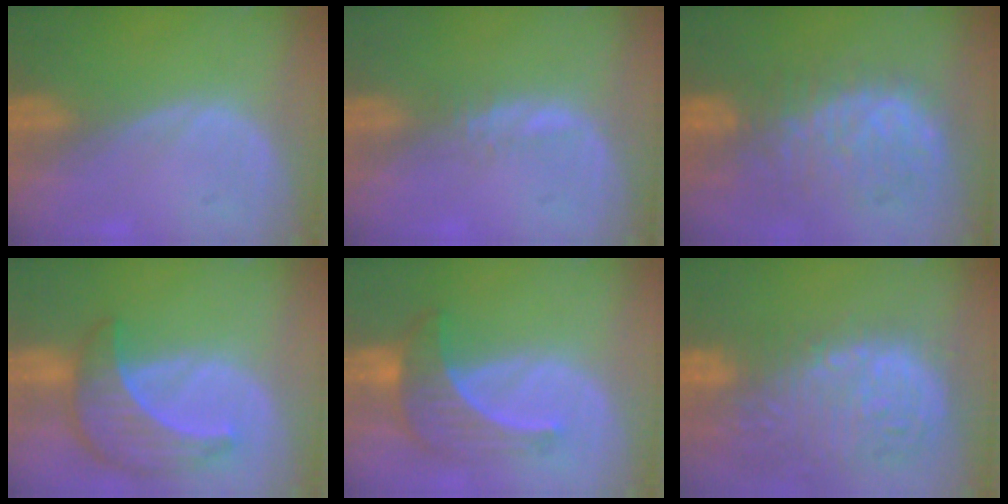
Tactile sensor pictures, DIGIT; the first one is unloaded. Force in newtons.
{"total": 1.3, "press": 1.2, "slide": 0.5}
{"total": 10.3, "press": 9.4, "slide": 4.3}
{"total": 8.7, "press": 7.8, "slide": 3.7}
{"total": 7.1, "press": 6.8, "slide": 2.2}
{"total": 15.3, "press": 12.6, "slide": 8.7}